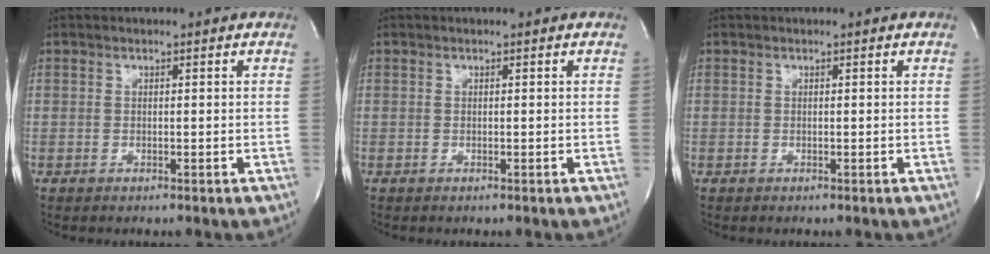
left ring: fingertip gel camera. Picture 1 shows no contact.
{"total": 0.0}
{"total": 0.0}